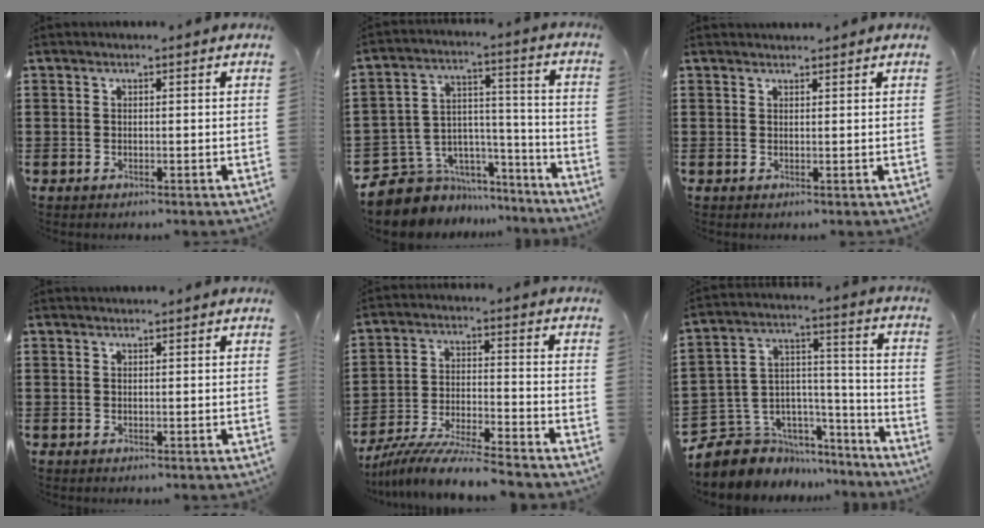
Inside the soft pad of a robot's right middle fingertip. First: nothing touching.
{"total": 8.0, "force": [-6.4, 4.6, 1.0], "torque": [-0.045, 0.004, -0.122]}
{"total": 1.1, "force": [1.1, 0.0, 0.0], "torque": [-0.002, -0.001, 0.021]}
{"total": 0.6, "force": [0.6, -0.1, 0.1], "torque": [-0.003, 0.000, 0.012]}
{"total": 8.4, "force": [-8.0, -0.2, 2.6], "torque": [-0.047, 0.002, -0.156]}
{"total": 7.5, "force": [-5.5, 5.1, 0.2], "torque": [-0.039, -0.002, -0.104]}